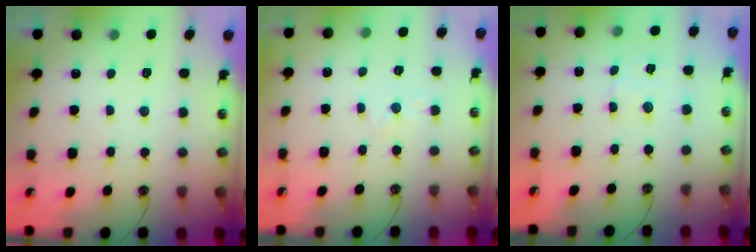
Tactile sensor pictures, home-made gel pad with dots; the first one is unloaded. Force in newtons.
{"total": 4.2, "press": 4.2, "slide": 0.4}
{"total": 2.9, "press": 2.9, "slide": 0.4}